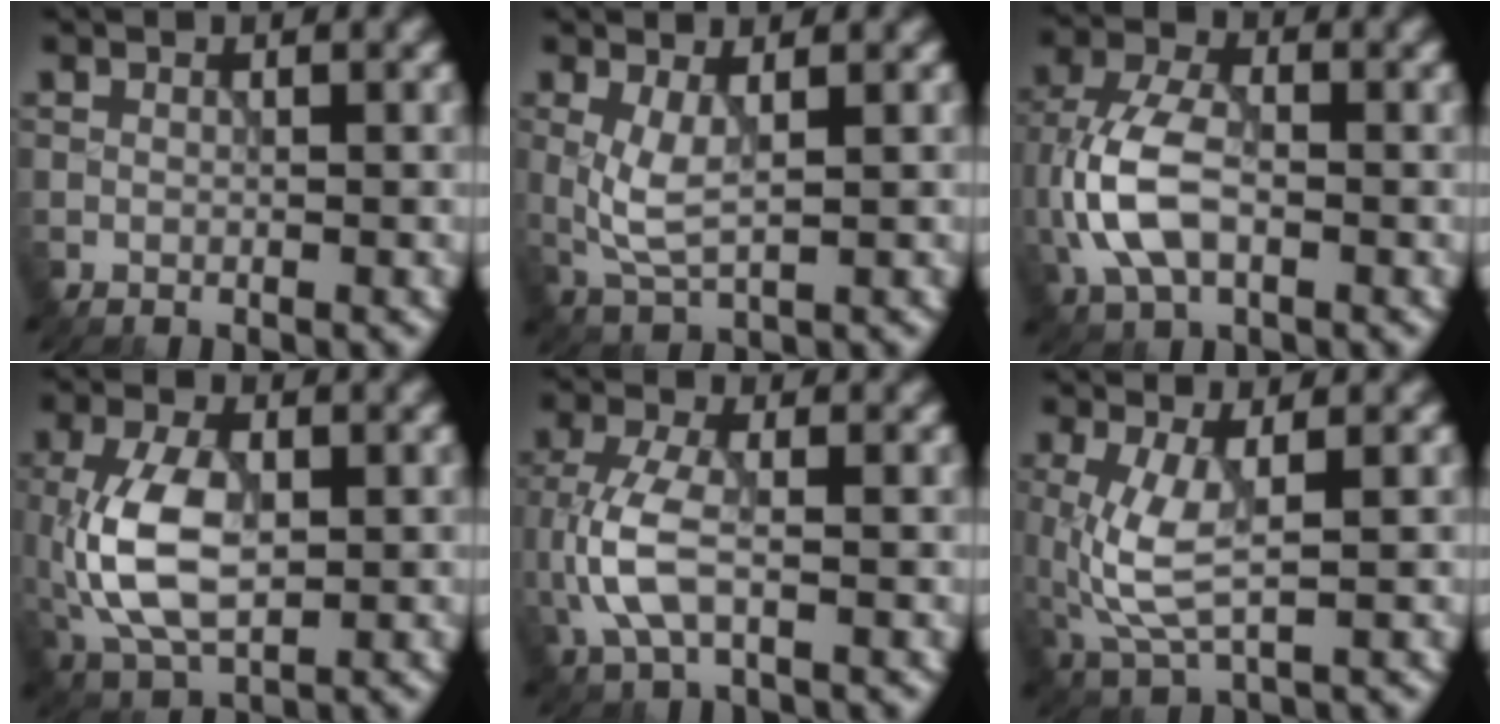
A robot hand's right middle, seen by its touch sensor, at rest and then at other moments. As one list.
[{"total": 3.0, "force": [0.5, 1.0, 2.8], "torque": [-0.069, -0.006, 0.014]}, {"total": 6.7, "force": [-1.4, 3.9, 5.3], "torque": [-0.125, 0.005, -0.034]}, {"total": 7.6, "force": [-0.6, 4.2, 6.4], "torque": [-0.142, 0.002, -0.010]}, {"total": 4.6, "force": [-0.9, 2.0, 4.1], "torque": [-0.103, 0.002, -0.021]}, {"total": 4.9, "force": [0.3, 1.8, 4.6], "torque": [-0.117, -0.007, 0.007]}]